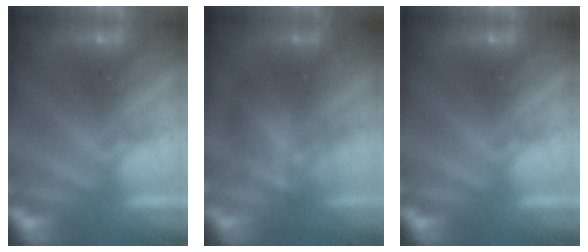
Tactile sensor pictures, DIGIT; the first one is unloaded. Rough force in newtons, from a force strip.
{"total": 2.9}
{"total": 0.0}